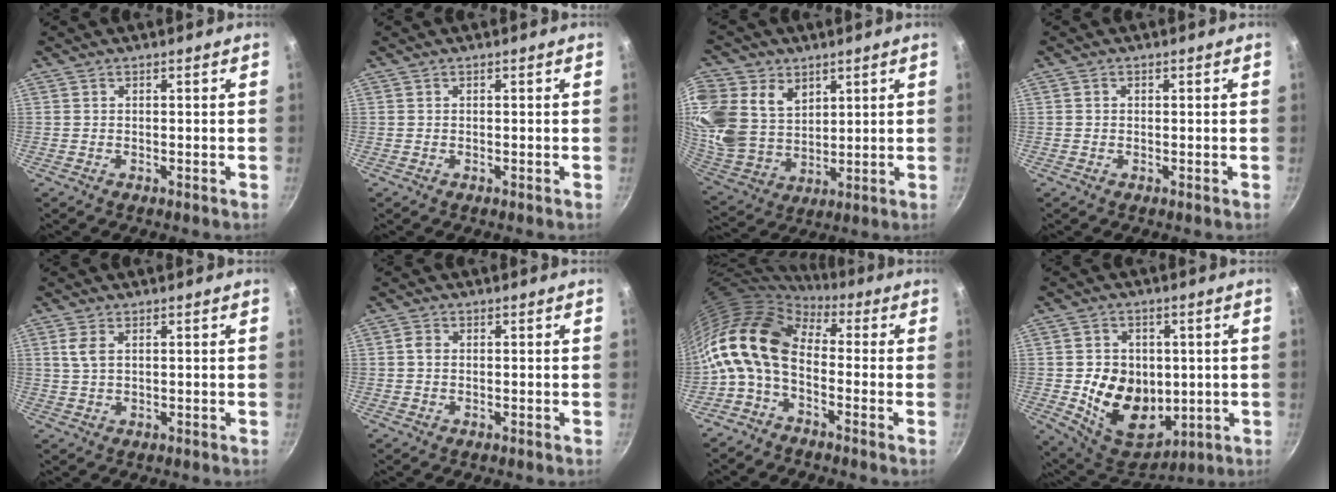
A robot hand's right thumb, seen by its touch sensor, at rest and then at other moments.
{"total": 0.0}
{"total": 21.2, "force": [8.3, 16.0, 11.1], "torque": [-0.258, -0.009, 0.172]}
{"total": 0.6, "force": [0.0, 0.5, 0.2], "torque": [-0.003, 0.003, 0.001]}
{"total": 3.4, "force": [1.1, 2.0, 2.6], "torque": [-0.050, -0.002, 0.020]}
{"total": 1.7, "force": [0.1, 1.4, 1.0], "torque": [-0.018, 0.004, -0.001]}
{"total": 13.7, "force": [-1.1, 8.7, 10.5], "torque": [-0.192, 0.029, -0.043]}
{"total": 16.3, "force": [-0.7, 12.6, 10.3], "torque": [-0.132, -0.018, 0.010]}